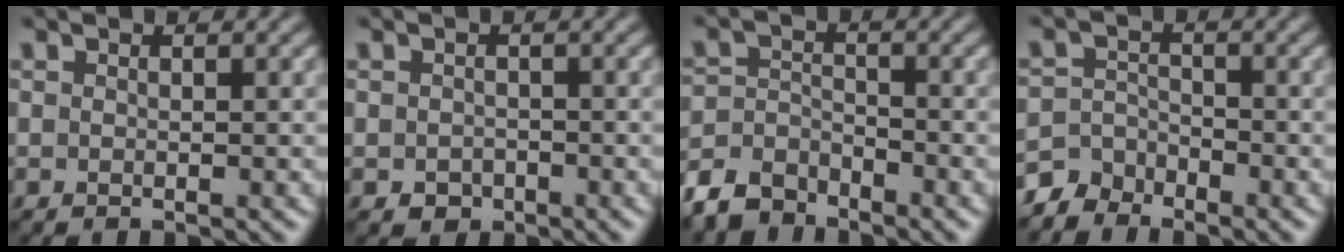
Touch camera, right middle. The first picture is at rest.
{"total": 1.1, "force": [-0.7, 0.9, 0.1], "torque": [-0.003, -0.002, -0.014]}
{"total": 4.1, "force": [-3.7, 1.6, 0.6], "torque": [-0.015, -0.005, -0.079]}
{"total": 2.8, "force": [-2.6, 1.1, -0.3], "torque": [0.009, 0.003, -0.055]}